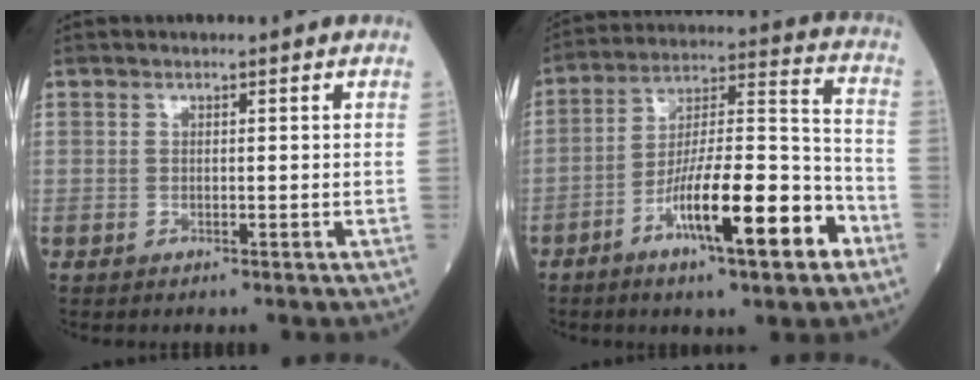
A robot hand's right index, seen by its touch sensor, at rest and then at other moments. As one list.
[{"total": 16.5, "force": [-8.0, 2.4, 14.2], "torque": [-0.244, 0.002, -0.129]}]